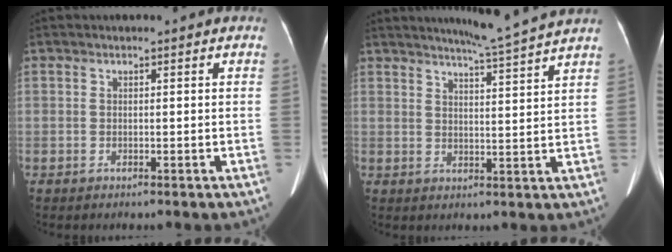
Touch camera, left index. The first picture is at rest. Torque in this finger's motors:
{"motor_torque": [-0.35, -1.07, 0.01, 0.06]}